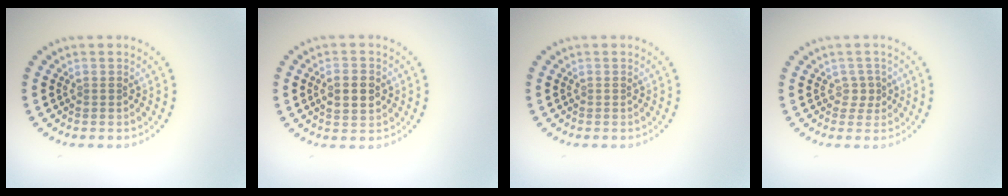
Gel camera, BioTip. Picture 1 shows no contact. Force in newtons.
{"total": 3.1, "press": 3.1, "slide": 0.2}
{"total": 0.0}
{"total": 1.2, "press": 1.0, "slide": 0.8}